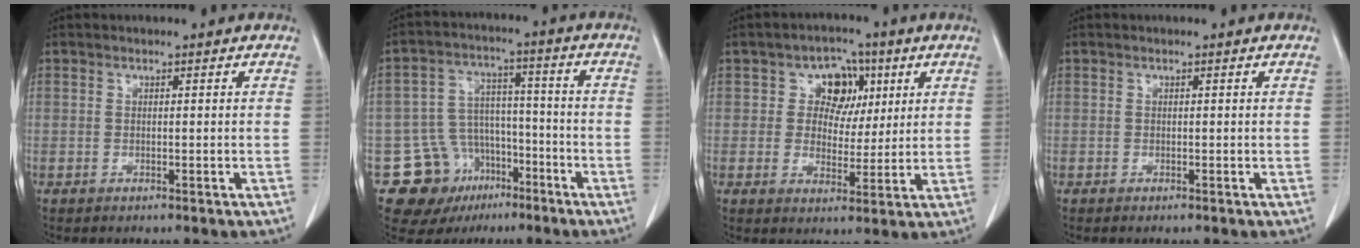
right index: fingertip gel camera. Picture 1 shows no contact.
{"total": 12.5, "force": [-6.9, 9.7, 3.6], "torque": [-0.062, 0.050, -0.097]}
{"total": 6.5, "force": [2.3, 5.2, 3.1], "torque": [-0.037, 0.018, 0.038]}
{"total": 0.0}